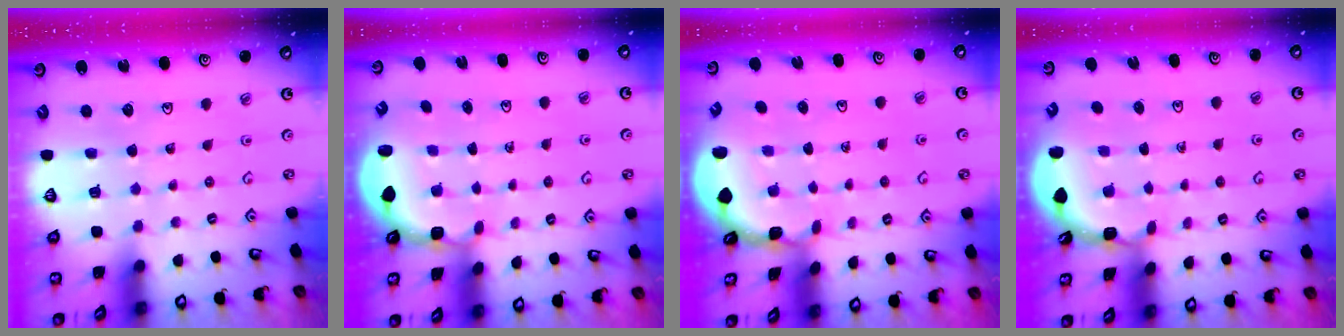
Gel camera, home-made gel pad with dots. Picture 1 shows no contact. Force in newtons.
{"total": 2.5, "press": 1.9, "slide": 1.6}
{"total": 1.5, "press": 1.5, "slide": 0.1}
{"total": 2.3, "press": 2.3, "slide": 0.1}